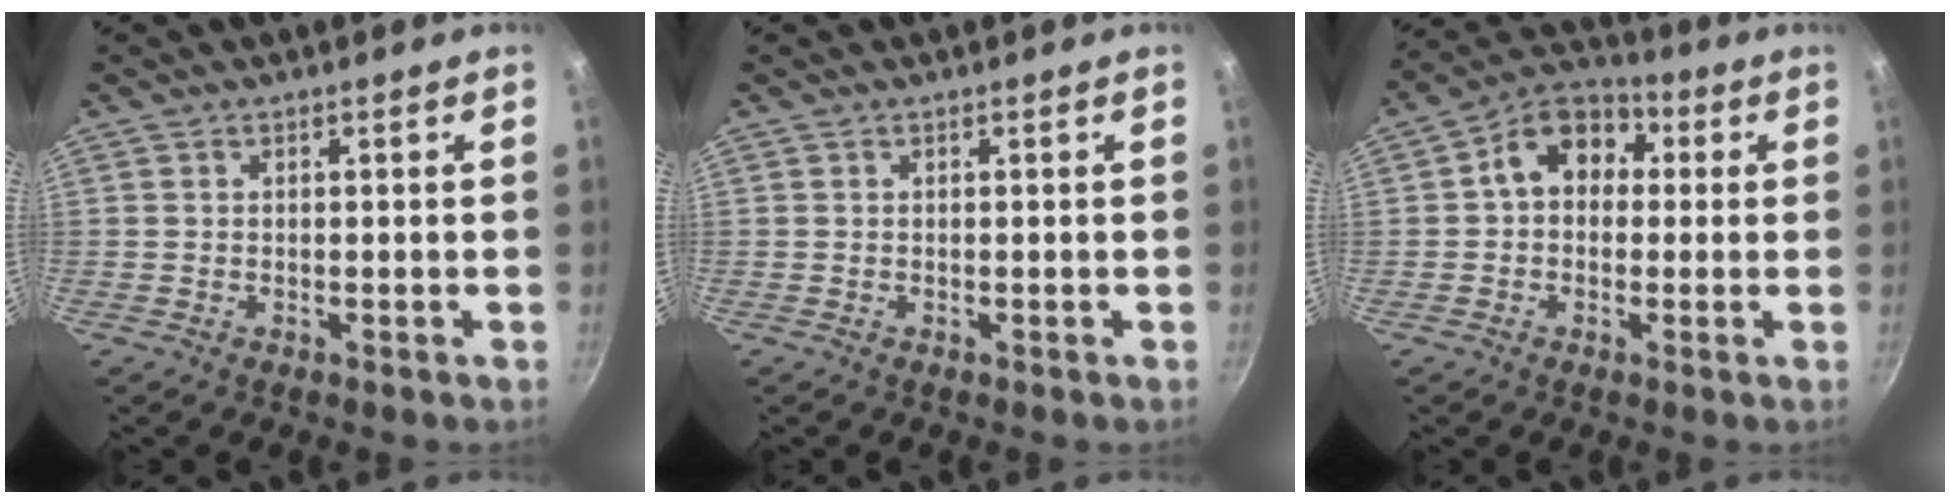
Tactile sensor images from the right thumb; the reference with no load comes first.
{"total": 0.0}
{"total": 10.6, "force": [1.6, 8.1, 6.6], "torque": [-0.064, 0.028, 0.003]}